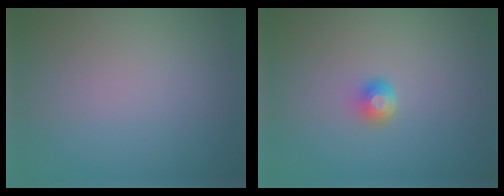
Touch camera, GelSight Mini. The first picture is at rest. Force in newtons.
{"total": 1.8, "press": 1.3, "slide": 1.3}